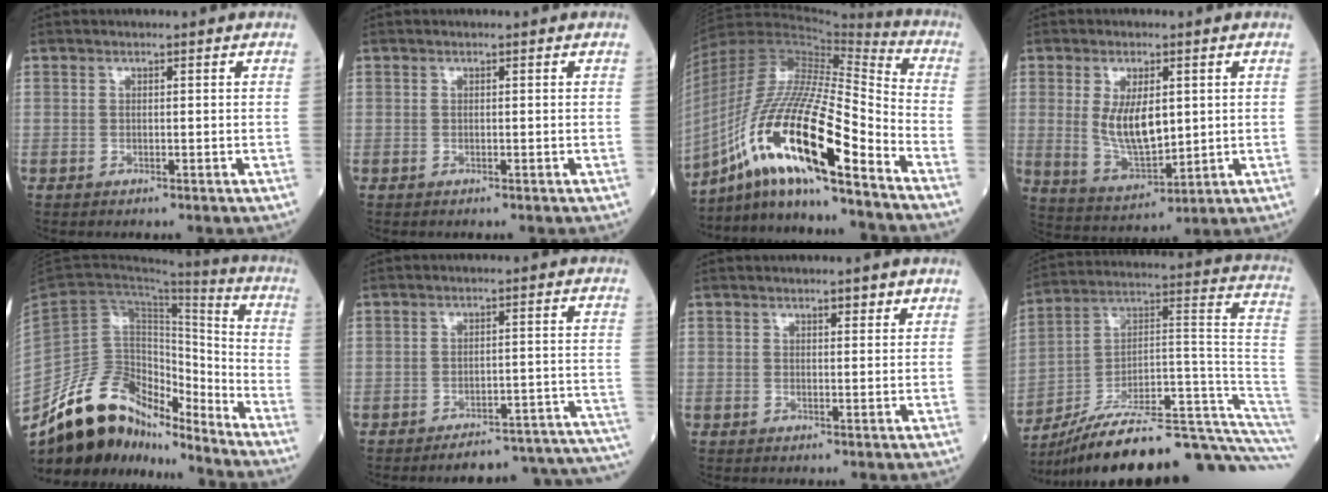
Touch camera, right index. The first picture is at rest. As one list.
[{"total": 0.0}, {"total": 21.3, "force": [-12.4, 2.7, 17.1], "torque": [-0.365, -0.020, -0.228]}, {"total": 9.0, "force": [1.2, 3.6, 8.1], "torque": [-0.161, -0.008, 0.033]}, {"total": 18.8, "force": [-15.5, 7.2, 7.9], "torque": [-0.135, 0.046, -0.264]}, {"total": 17.0, "force": [-16.4, 1.9, 3.8], "torque": [0.018, 0.029, -0.195]}, {"total": 1.9, "force": [1.3, 0.5, 1.2], "torque": [-0.017, -0.001, 0.018]}, {"total": 28.6, "force": [-23.3, 0.9, 16.6], "torque": [-0.142, 0.031, -0.352]}]